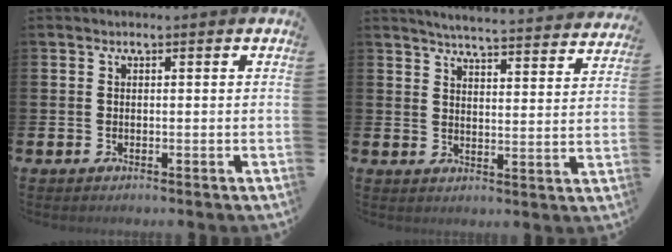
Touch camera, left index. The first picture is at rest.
{"total": 5.3, "force": [5.2, -0.1, 0.9], "torque": [-0.030, -0.042, 0.089]}